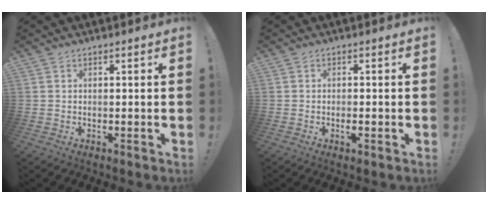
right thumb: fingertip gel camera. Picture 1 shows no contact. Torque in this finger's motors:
{"motor_torque": [-0.32, -0.15, -0.08, -0.14, 0.09]}